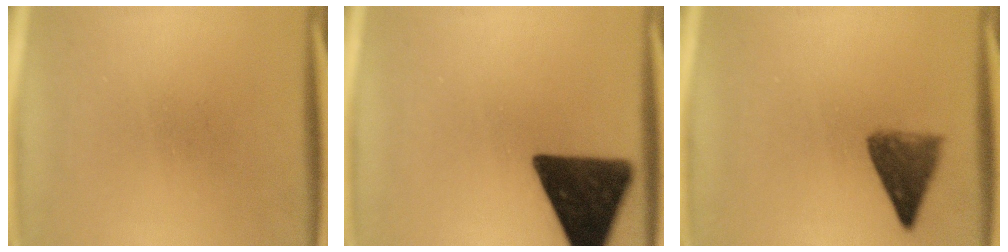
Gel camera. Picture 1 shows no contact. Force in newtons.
{"total": 15.9}
{"total": 5.4}